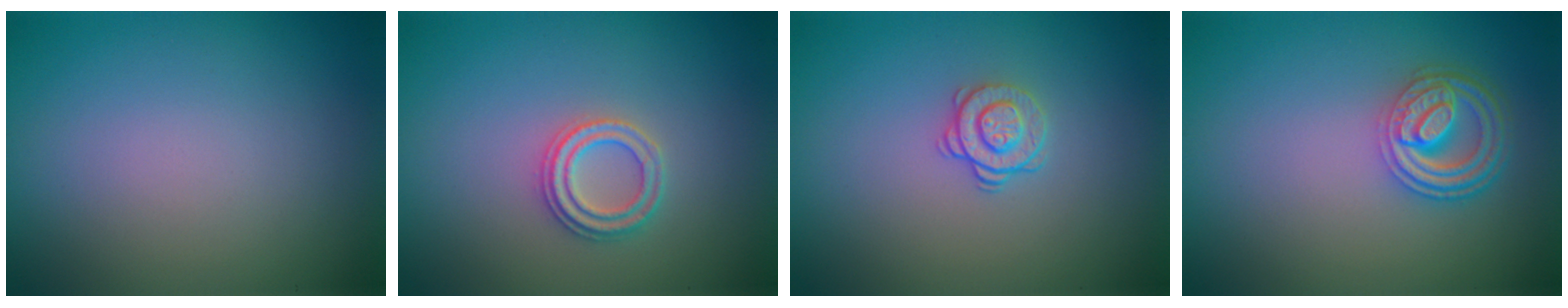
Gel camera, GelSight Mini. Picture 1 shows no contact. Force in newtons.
{"total": 2.3, "press": 2.3, "slide": 0.4}
{"total": 1.7, "press": 1.3, "slide": 1.1}
{"total": 4.5, "press": 3.6, "slide": 2.7}